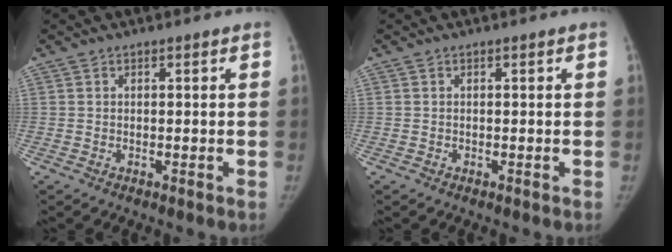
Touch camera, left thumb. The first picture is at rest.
{"total": 0.0}